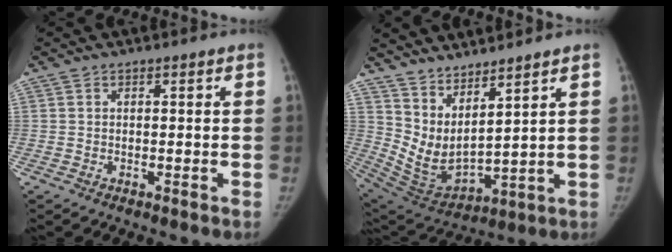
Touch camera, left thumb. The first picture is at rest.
{"total": 11.6, "force": [7.9, 3.2, 7.9], "torque": [-0.138, -0.057, 0.177]}